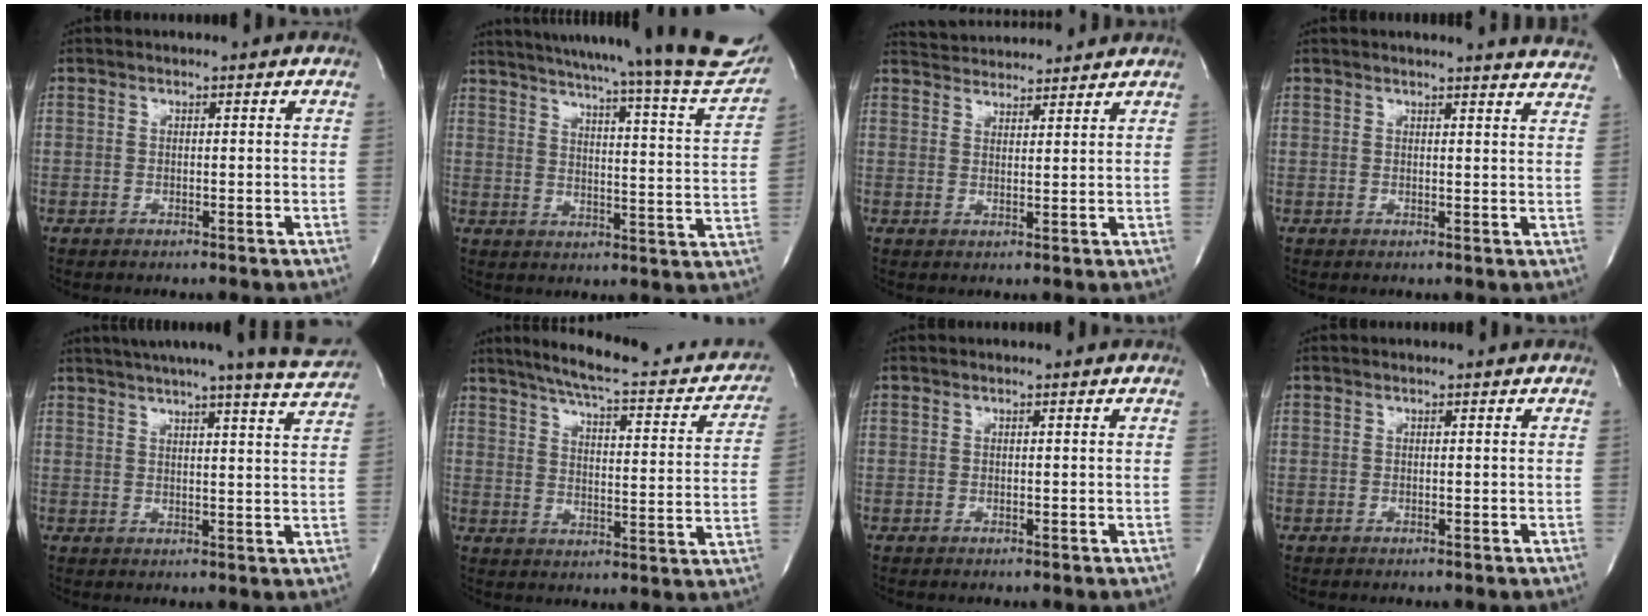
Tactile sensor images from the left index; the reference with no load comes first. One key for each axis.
{"total": 29.3, "fx": 26.1, "fy": 1.1, "fz": 13.3, "tx": -0.200, "ty": -0.085, "tz": 0.316}
{"total": 7.7, "fx": 7.6, "fy": 0.9, "fz": 1.1, "tx": -0.025, "ty": 0.026, "tz": 0.114}
{"total": 11.3, "fx": 11.0, "fy": 0.2, "fz": 2.4, "tx": -0.021, "ty": -0.052, "tz": 0.099}
{"total": 16.5, "fx": 15.1, "fy": -0.7, "fz": 6.8, "tx": -0.106, "ty": -0.032, "tz": 0.180}
{"total": 22.2, "fx": 18.5, "fy": 4.6, "fz": 11.5, "tx": -0.156, "ty": 0.000, "tz": 0.226}
{"total": 0.0}
{"total": 0.0}